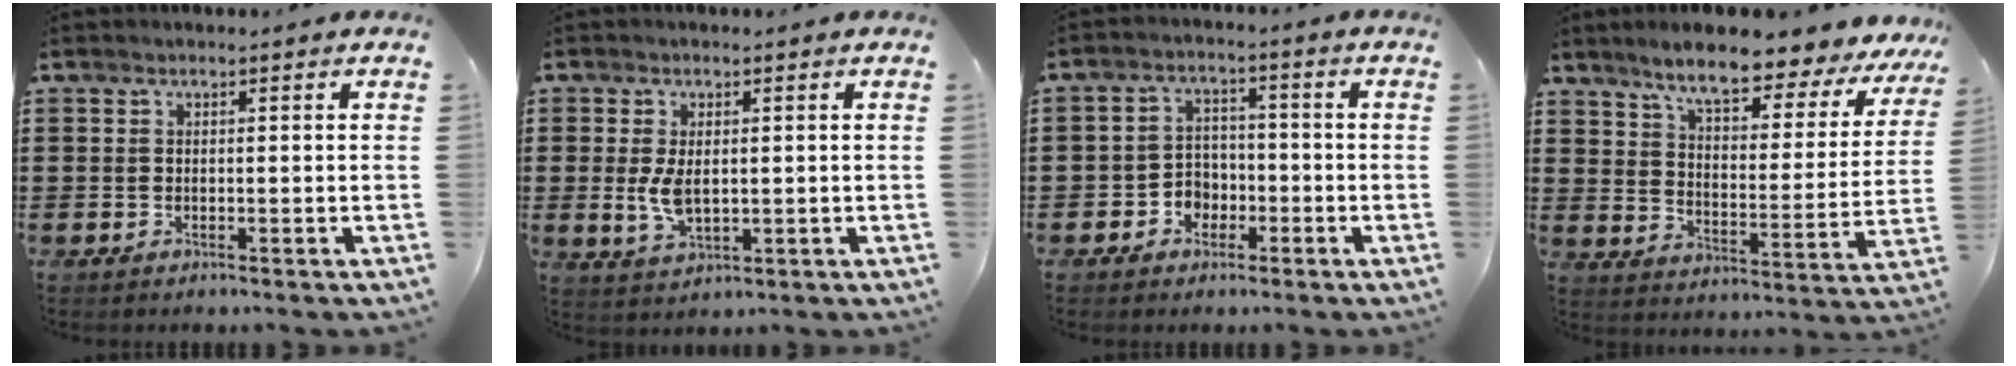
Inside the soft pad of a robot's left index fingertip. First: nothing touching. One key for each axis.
{"total": 4.5, "fx": 0.1, "fy": 2.4, "fz": 3.8, "tx": -0.096, "ty": -0.003, "tz": -0.004}
{"total": 4.0, "fx": -2.2, "fy": 3.1, "fz": 1.1, "tx": -0.029, "ty": 0.011, "tz": -0.047}
{"total": 8.2, "fx": 7.1, "fy": 0.7, "fz": 4.0, "tx": -0.092, "ty": -0.044, "tz": 0.114}